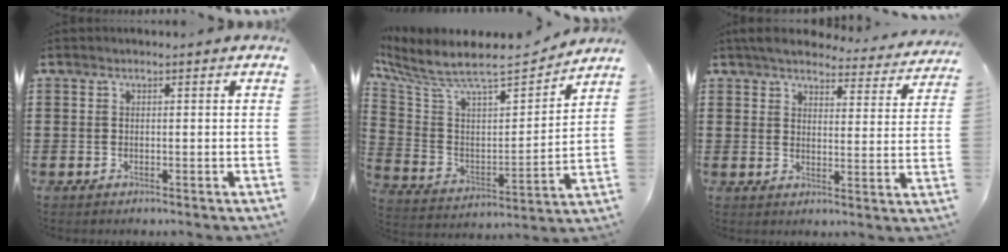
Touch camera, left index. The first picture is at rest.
{"total": 7.8, "force": [6.5, 1.9, 3.9], "torque": [-0.110, -0.052, 0.103]}
{"total": 4.7, "force": [4.5, 0.6, 1.3], "torque": [-0.046, -0.024, 0.078]}